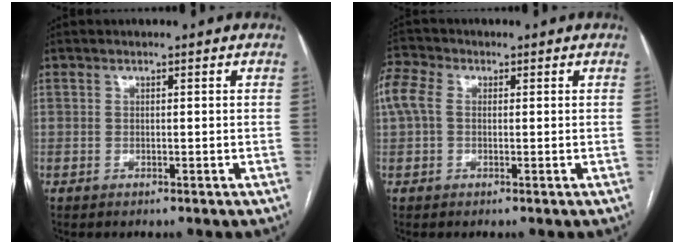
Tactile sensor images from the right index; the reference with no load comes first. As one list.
[{"total": 6.2, "force": [1.1, 4.3, 4.2], "torque": [-0.124, 0.035, 0.022]}]